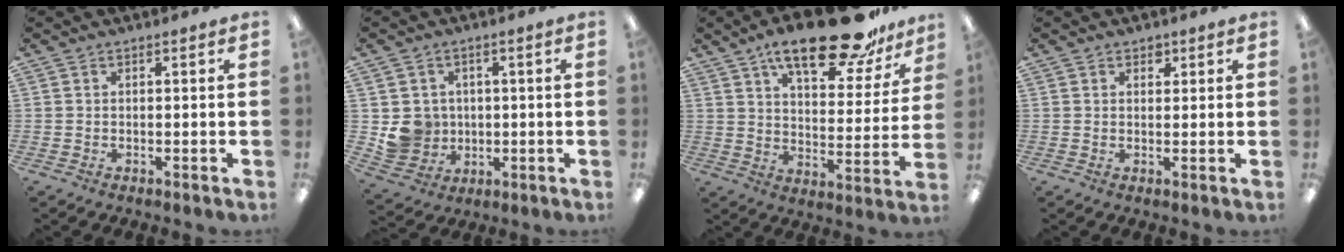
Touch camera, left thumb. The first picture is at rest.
{"total": 7.4, "force": [0.8, 7.2, 1.1], "torque": [-0.026, 0.001, 0.025]}
{"total": 21.0, "force": [15.1, 7.2, 12.7], "torque": [-0.196, -0.085, 0.250]}
{"total": 1.9, "force": [1.3, 1.3, 0.7], "torque": [0.001, -0.004, 0.019]}